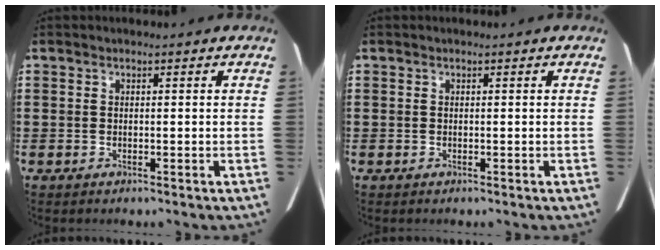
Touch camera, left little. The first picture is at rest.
{"total": 0.0}